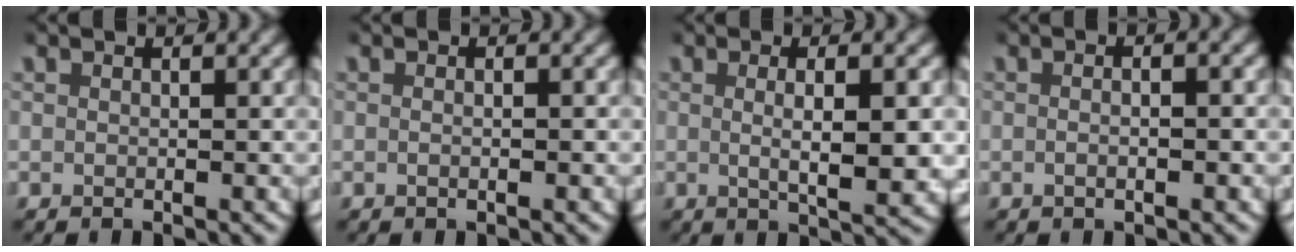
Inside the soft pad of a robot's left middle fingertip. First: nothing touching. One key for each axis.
{"total": 0.5, "fx": -0.3, "fy": -0.1, "fz": 0.4, "tx": -0.010, "ty": -0.002, "tz": -0.005}
{"total": 3.8, "fx": 0.4, "fy": 0.5, "fz": 3.7, "tx": -0.060, "ty": -0.007, "tz": 0.011}
{"total": 1.2, "fx": -0.5, "fy": 0.1, "fz": 1.1, "tx": -0.019, "ty": 0.002, "tz": -0.010}